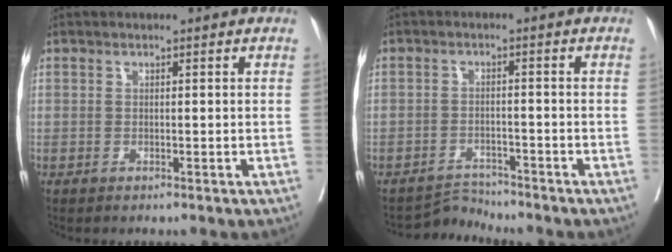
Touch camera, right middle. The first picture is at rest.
{"total": 3.4, "force": [-3.0, -0.4, -1.4], "torque": [0.023, -0.006, -0.049]}